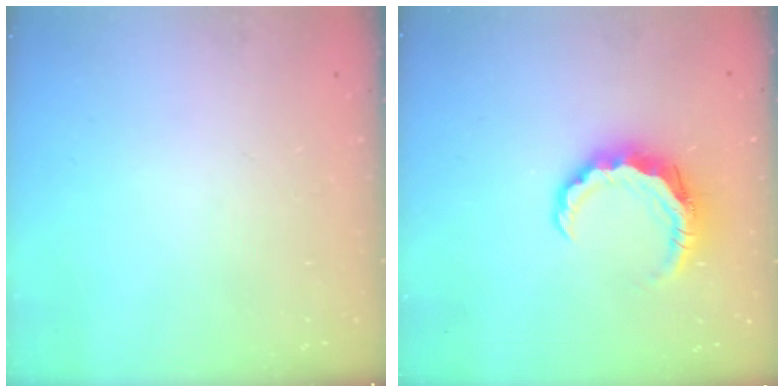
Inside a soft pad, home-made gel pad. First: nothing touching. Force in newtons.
{"total": 7.9, "press": 7.8, "slide": 1.1}